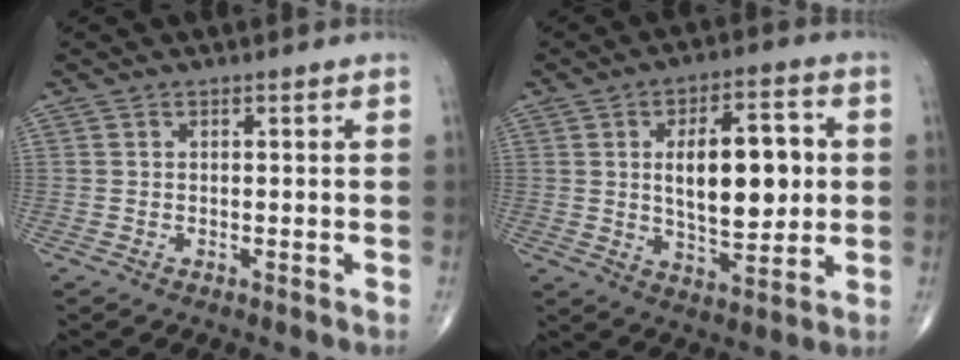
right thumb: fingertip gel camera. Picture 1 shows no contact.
{"total": 15.2, "force": [1.8, 7.0, 13.3], "torque": [-0.181, -0.001, 0.033]}